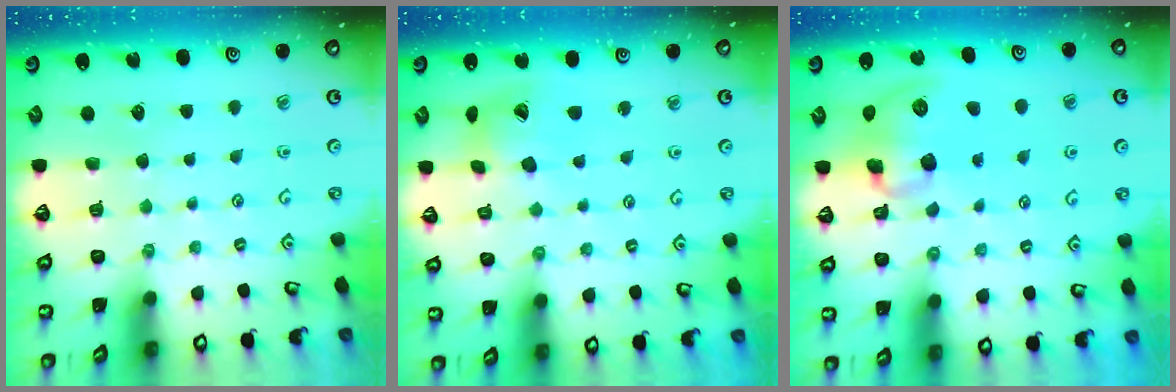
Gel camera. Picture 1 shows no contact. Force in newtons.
{"total": 12.4, "press": 12.4, "slide": 1.5}
{"total": 10.8, "press": 10.7, "slide": 1.1}